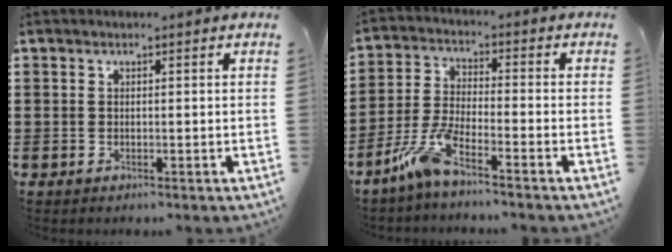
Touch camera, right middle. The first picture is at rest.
{"total": 6.9, "force": [-4.9, 0.9, 4.8], "torque": [-0.126, -0.014, -0.099]}